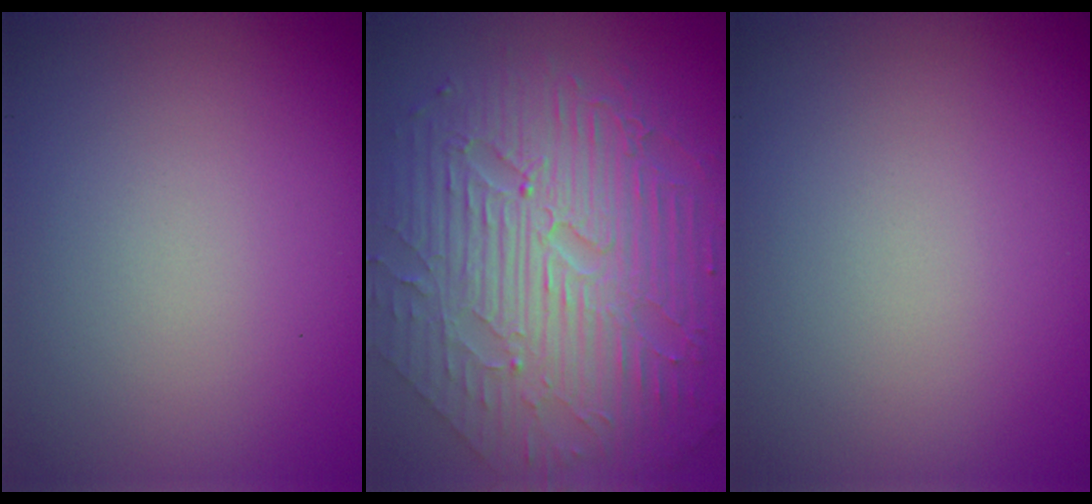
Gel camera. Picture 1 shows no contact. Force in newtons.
{"total": 10.1, "press": 6.7, "slide": 7.6}
{"total": 0.0}